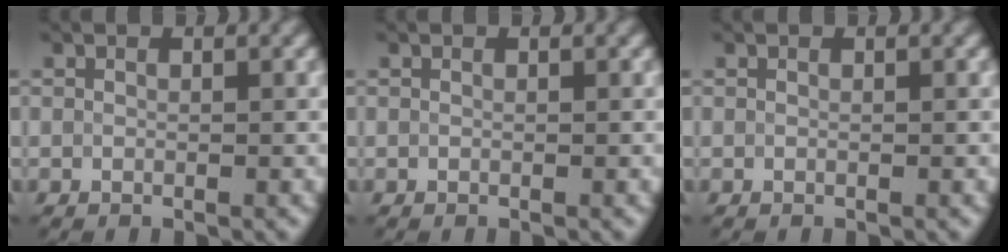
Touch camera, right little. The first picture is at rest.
{"total": 0.0}
{"total": 0.0}